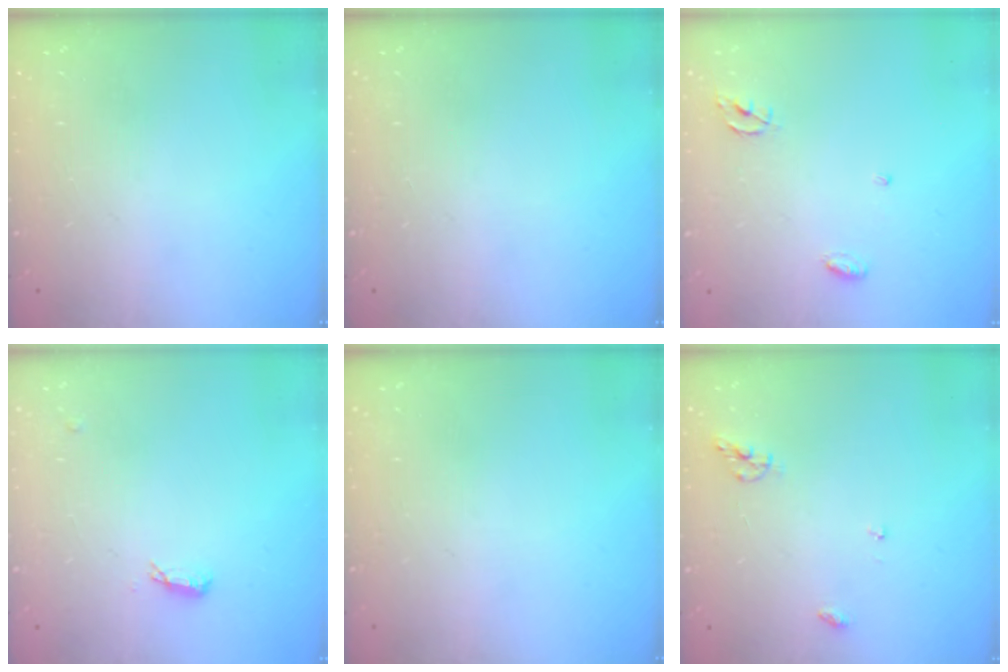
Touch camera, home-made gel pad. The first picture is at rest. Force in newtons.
{"total": 0.0}
{"total": 3.9, "press": 3.9, "slide": 0.2}
{"total": 6.1, "press": 5.8, "slide": 1.6}
{"total": 0.0}
{"total": 6.2, "press": 6.2, "slide": 0.1}